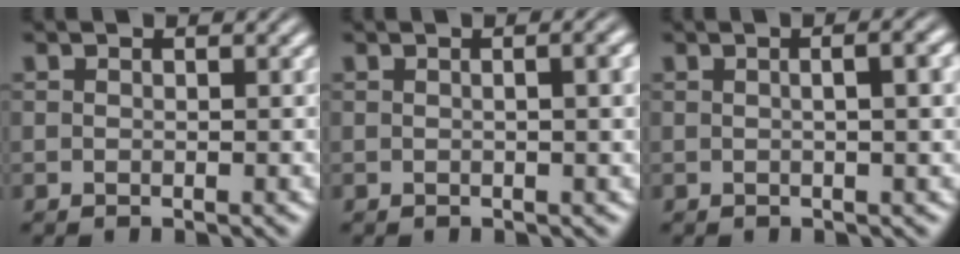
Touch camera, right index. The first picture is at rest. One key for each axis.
{"total": 1.8, "fx": 0.2, "fy": -0.2, "fz": 1.8, "tx": -0.019, "ty": 0.010, "tz": 0.001}
{"total": 2.5, "fx": 0.3, "fy": -0.1, "fz": 2.5, "tx": -0.024, "ty": 0.011, "tz": 0.003}